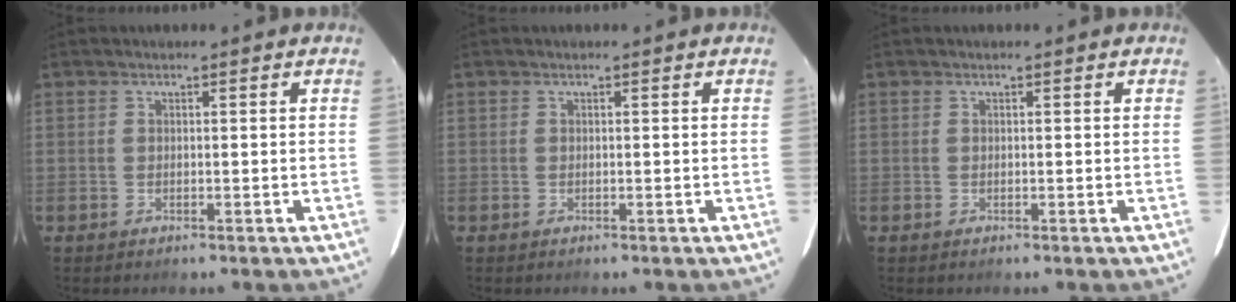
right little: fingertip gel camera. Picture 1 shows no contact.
{"total": 0.0}
{"total": 0.0}